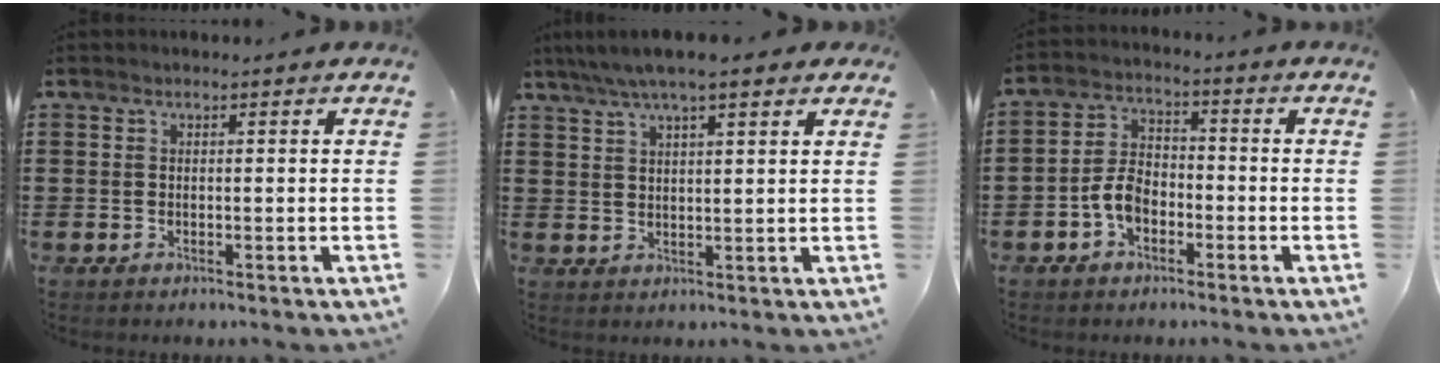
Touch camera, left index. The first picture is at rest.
{"total": 5.6, "force": [4.2, 0.8, 3.7], "torque": [-0.080, -0.002, 0.074]}
{"total": 5.1, "force": [-2.4, 3.2, 3.2], "torque": [-0.079, 0.005, -0.051]}